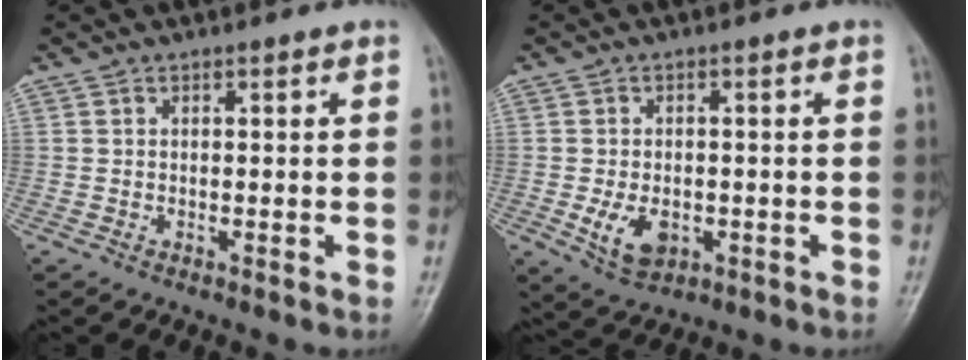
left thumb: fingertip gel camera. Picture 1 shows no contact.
{"total": 5.9, "force": [-1.8, 4.0, 4.0], "torque": [-0.064, -0.004, -0.019]}